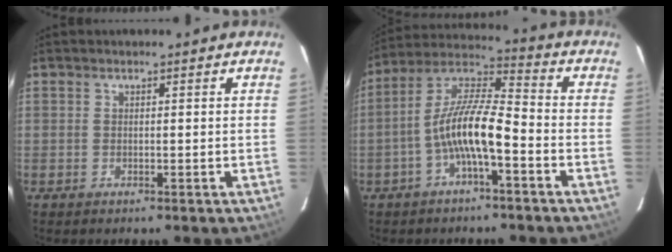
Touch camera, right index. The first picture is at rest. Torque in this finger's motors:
{"motor_torque": [1.49, -0.65, 0.96, 0.21]}